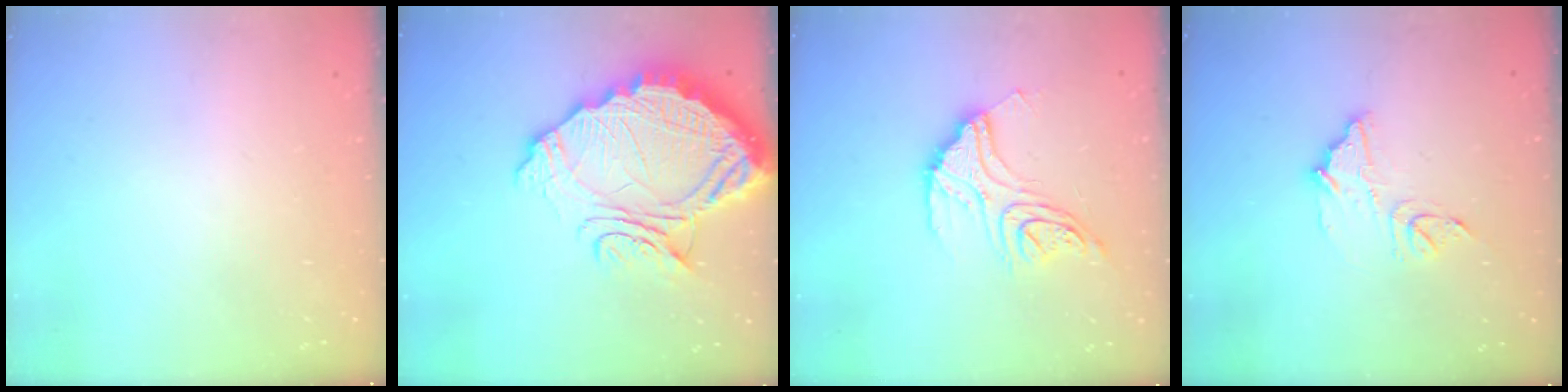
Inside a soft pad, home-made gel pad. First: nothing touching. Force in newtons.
{"total": 20.2, "press": 20.1, "slide": 1.8}
{"total": 15.5, "press": 15.5, "slide": 1.4}
{"total": 11.0, "press": 11.0, "slide": 0.9}